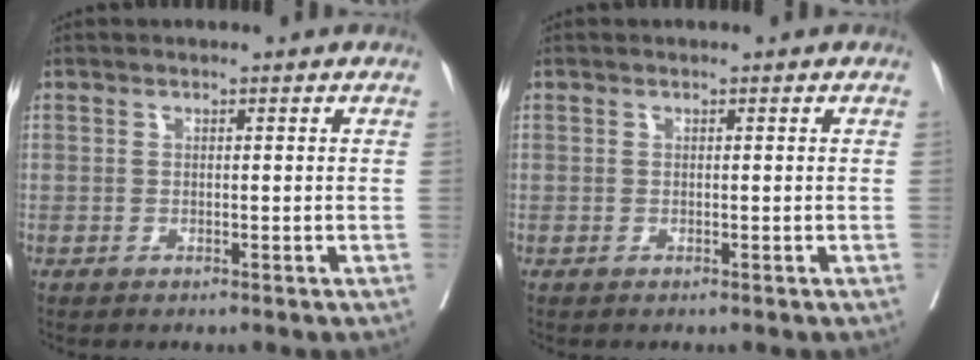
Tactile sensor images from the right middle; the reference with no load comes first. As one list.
[{"total": 0.0}]